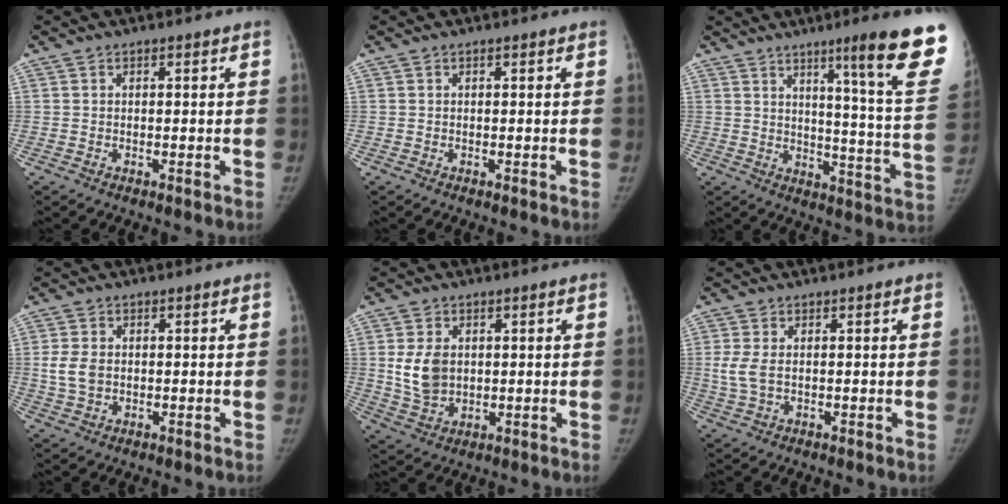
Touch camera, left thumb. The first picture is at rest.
{"total": 0.0}
{"total": 20.6, "force": [12.5, 0.8, 16.3], "torque": [-0.195, -0.081, 0.167]}
{"total": 4.1, "force": [0.1, 3.0, 2.8], "torque": [-0.054, -0.005, 0.006]}
{"total": 7.1, "force": [1.0, 5.2, 4.8], "torque": [-0.070, -0.012, 0.031]}
{"total": 3.4, "force": [0.2, 2.0, 2.7], "torque": [-0.069, -0.006, 0.008]}